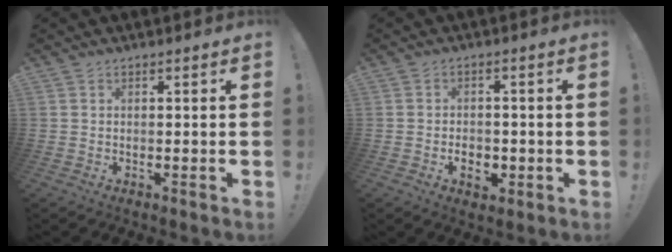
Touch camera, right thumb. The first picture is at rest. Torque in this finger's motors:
{"motor_torque": [0.11, -0.02, 0.47, -0.27, 0.06]}